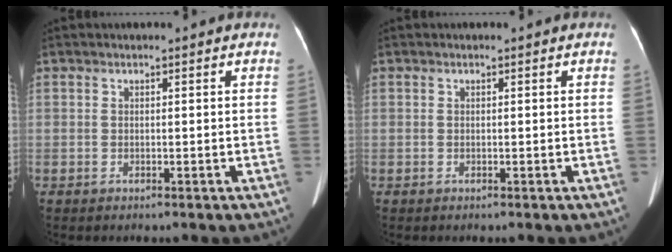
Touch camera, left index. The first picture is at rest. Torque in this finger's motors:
{"motor_torque": [0.00, 0.00, 0.00, 0.01]}